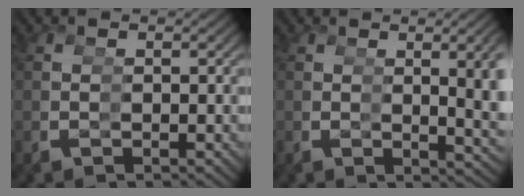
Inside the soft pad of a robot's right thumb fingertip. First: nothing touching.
{"total": 4.2, "force": [0.5, 1.0, 4.1], "torque": [-0.040, 0.005, 0.010]}